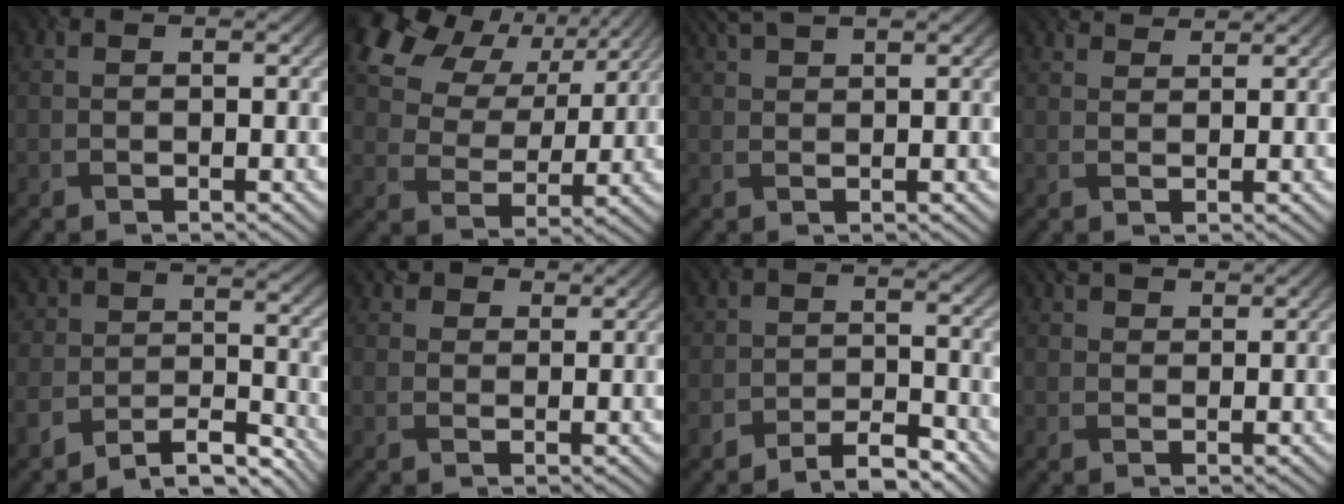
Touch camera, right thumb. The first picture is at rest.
{"total": 16.0, "force": [9.2, 10.3, 8.1], "torque": [-0.206, 0.031, 0.187]}
{"total": 3.7, "force": [2.8, 0.7, 2.2], "torque": [-0.059, 0.011, 0.057]}
{"total": 2.2, "force": [2.2, 0.2, 0.0], "torque": [-0.013, -0.004, 0.042]}
{"total": 6.8, "force": [-5.9, 2.7, 2.0], "torque": [-0.032, -0.005, -0.116]}
{"total": 2.6, "force": [2.0, 1.5, 0.5], "torque": [-0.016, 0.000, 0.031]}
{"total": 4.2, "force": [-3.5, 1.7, 1.5], "torque": [-0.020, 0.002, -0.071]}
{"total": 2.4, "force": [2.1, 0.8, 0.6], "torque": [-0.023, 0.004, 0.042]}